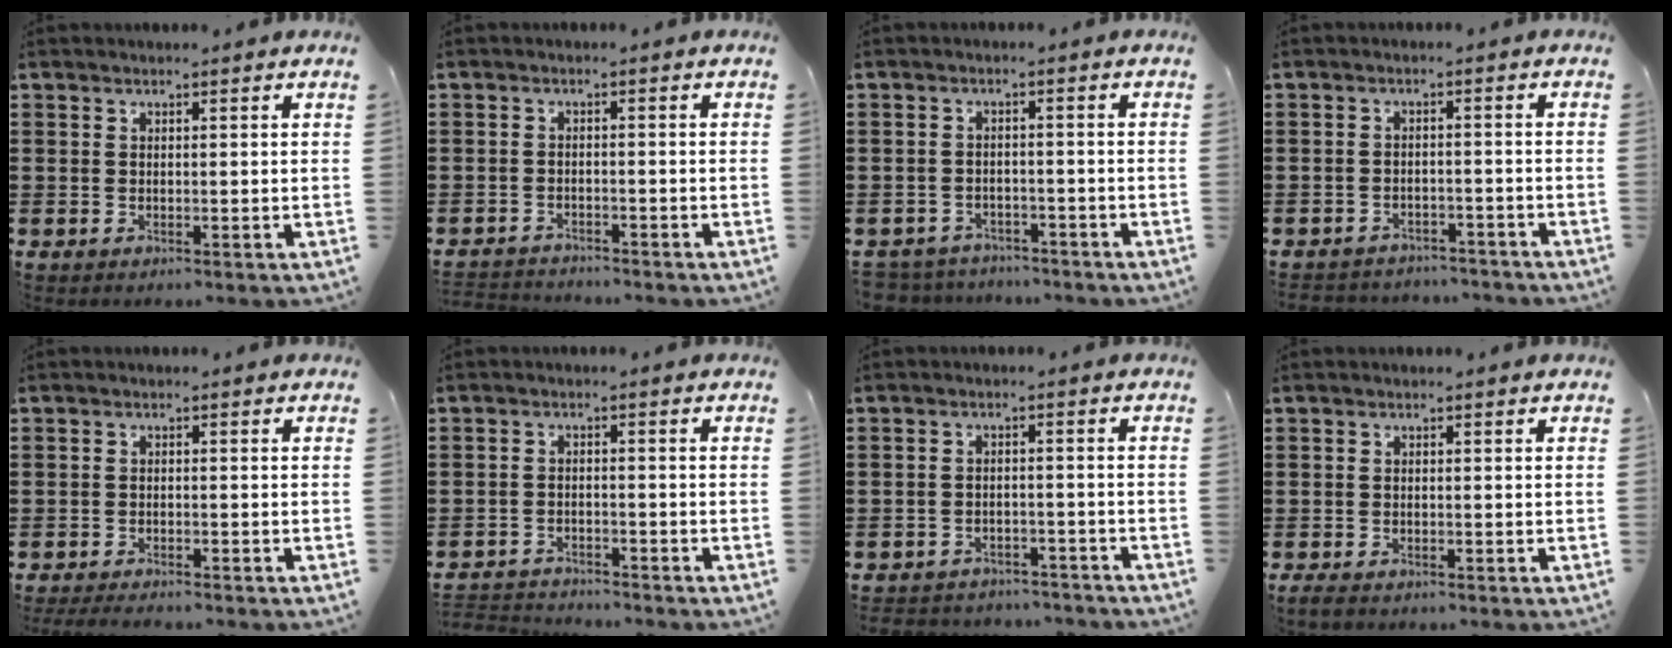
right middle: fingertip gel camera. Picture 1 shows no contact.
{"total": 2.2, "force": [-2.2, 0.3, -0.2], "torque": [-0.004, 0.001, -0.049]}
{"total": 3.2, "force": [-3.1, 0.7, -0.3], "torque": [-0.004, 0.001, -0.070]}
{"total": 2.9, "force": [-2.8, 0.6, -0.2], "torque": [-0.004, 0.000, -0.063]}
{"total": 2.1, "force": [-2.0, 0.3, 0.4], "torque": [-0.010, 0.000, -0.042]}
{"total": 2.6, "force": [-2.5, 0.5, -0.2], "torque": [-0.006, 0.000, -0.056]}
{"total": 3.1, "force": [-3.0, 0.6, -0.2], "torque": [-0.005, -0.001, -0.066]}
{"total": 1.1, "force": [-0.9, 0.5, 0.4], "torque": [-0.010, 0.001, -0.019]}